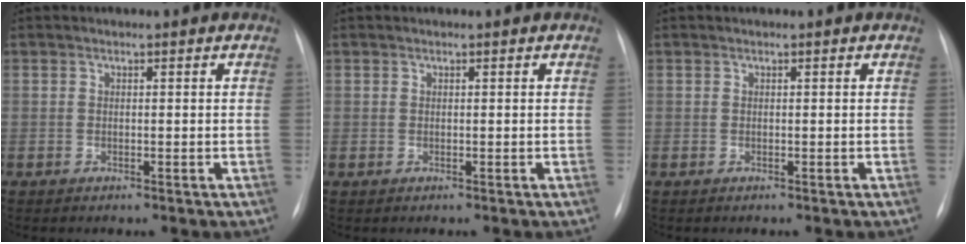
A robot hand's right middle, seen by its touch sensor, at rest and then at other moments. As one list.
[{"total": 0.0}, {"total": 0.0}]